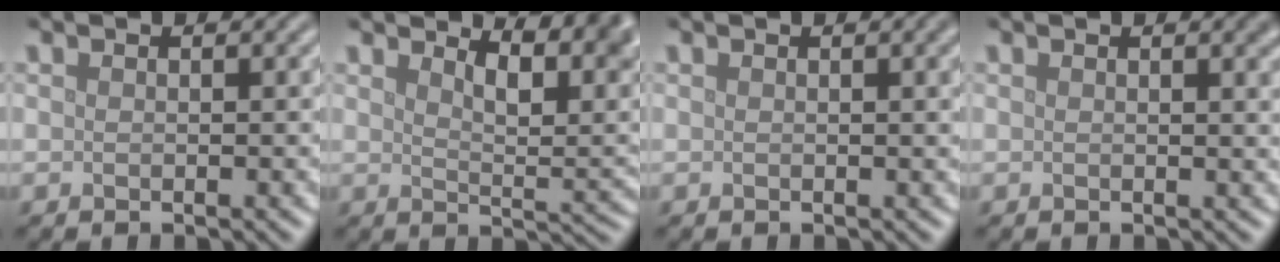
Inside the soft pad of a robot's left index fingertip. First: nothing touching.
{"total": 6.0, "force": [3.7, 2.1, 4.2], "torque": [-0.054, 0.000, 0.053]}
{"total": 2.0, "force": [0.6, 0.6, 1.8], "torque": [-0.017, 0.007, 0.006]}
{"total": 2.4, "force": [1.0, 0.8, 2.0], "torque": [-0.011, 0.007, 0.010]}